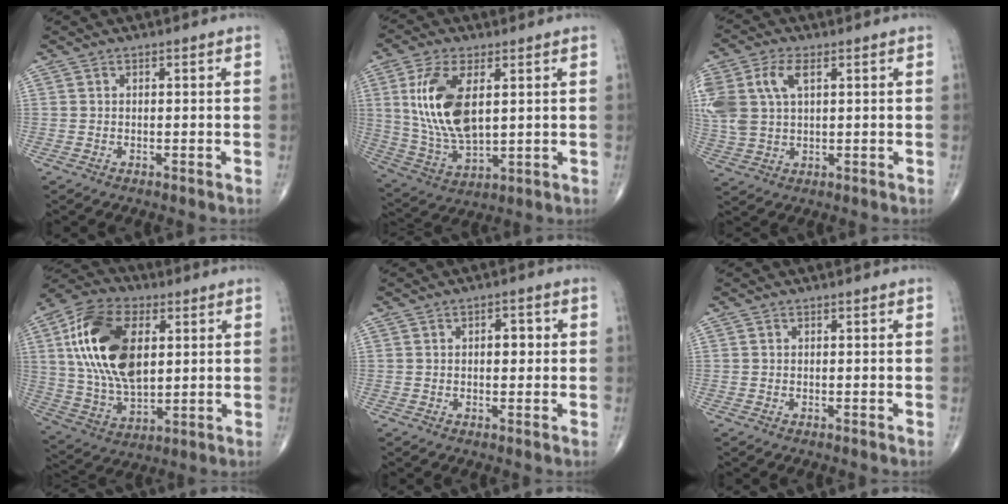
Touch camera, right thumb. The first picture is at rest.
{"total": 14.7, "force": [3.5, 7.2, 12.3], "torque": [-0.247, -0.017, 0.076]}
{"total": 11.5, "force": [3.5, 6.6, 8.8], "torque": [-0.213, 0.009, 0.074]}
{"total": 20.5, "force": [4.8, 11.6, 16.2], "torque": [-0.300, -0.006, 0.084]}
{"total": 3.3, "force": [0.4, 1.9, 2.7], "torque": [-0.025, 0.004, 0.002]}
{"total": 0.0}